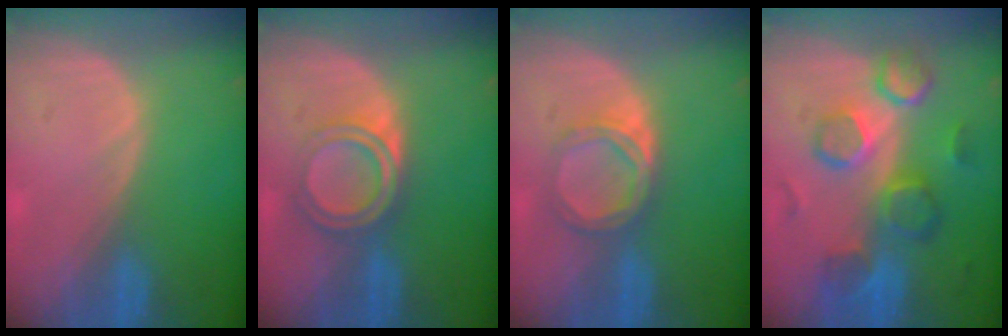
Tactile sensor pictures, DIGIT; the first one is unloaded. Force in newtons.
{"total": 5.3, "press": 4.9, "slide": 1.9}
{"total": 4.5, "press": 4.5, "slide": 0.5}
{"total": 10.1, "press": 9.0, "slide": 4.5}